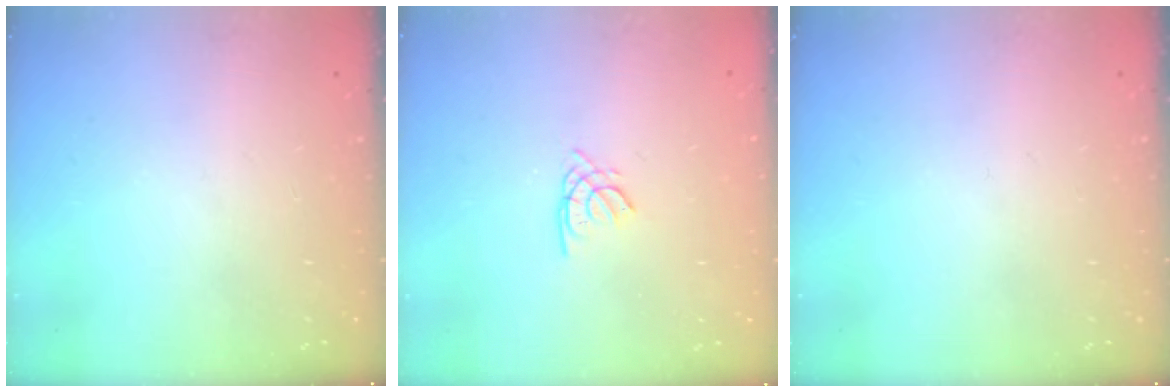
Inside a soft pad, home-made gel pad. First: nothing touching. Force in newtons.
{"total": 1.7, "press": 1.7, "slide": 0.4}
{"total": 0.0}